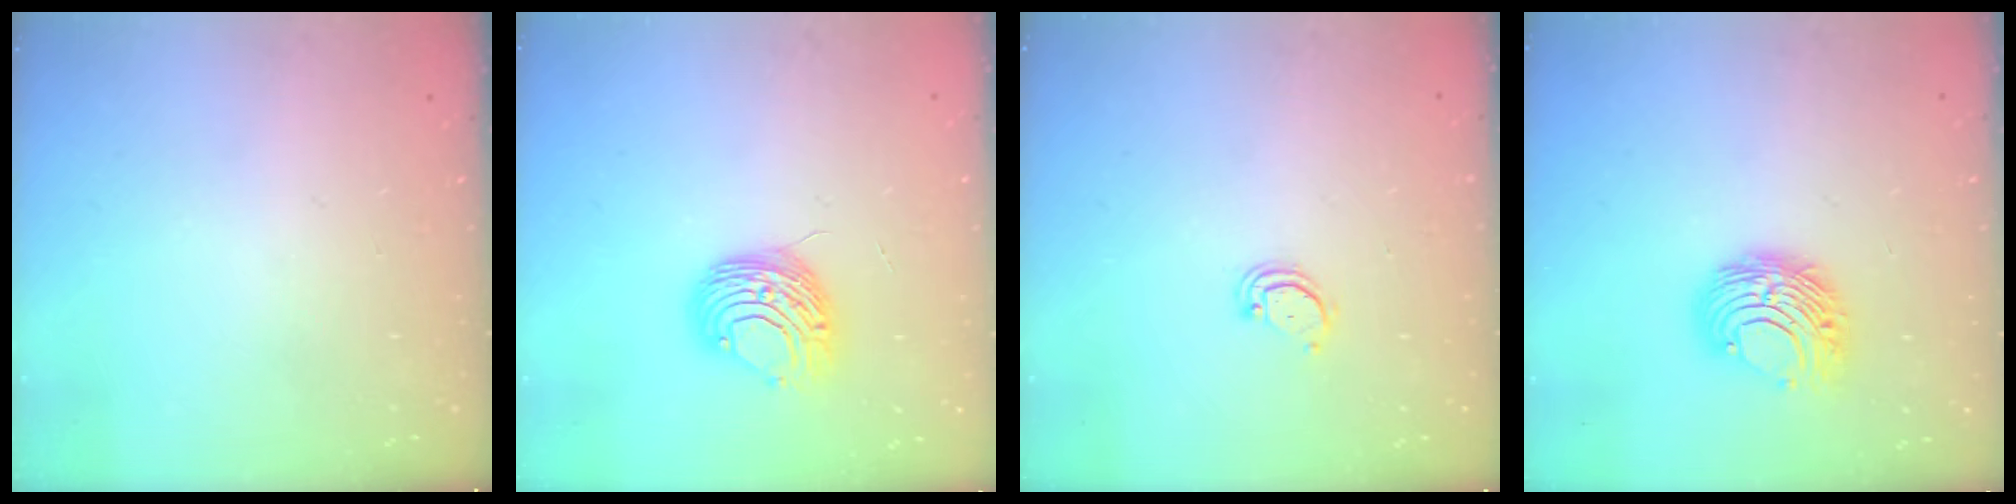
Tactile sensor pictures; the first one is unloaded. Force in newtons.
{"total": 9.7, "press": 9.7, "slide": 0.6}
{"total": 2.9, "press": 2.9, "slide": 0.2}
{"total": 8.6, "press": 8.6, "slide": 0.5}